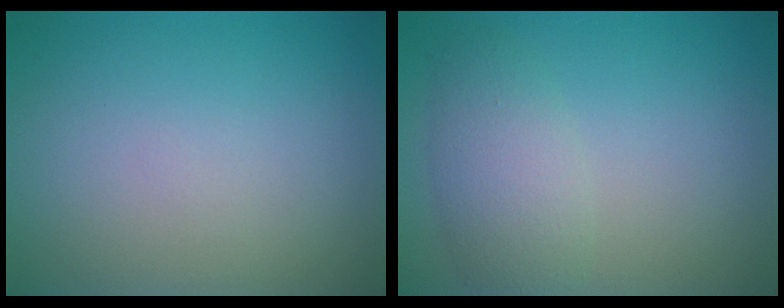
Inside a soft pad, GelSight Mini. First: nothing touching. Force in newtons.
{"total": 3.5, "press": 3.4, "slide": 0.2}